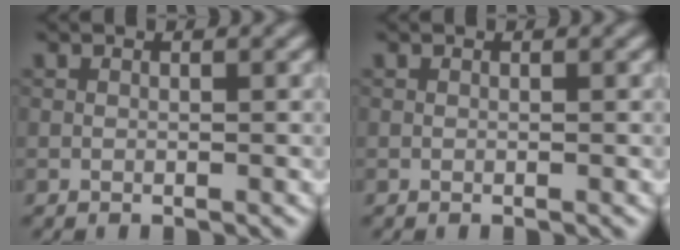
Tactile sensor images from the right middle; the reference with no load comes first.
{"total": 0.0}